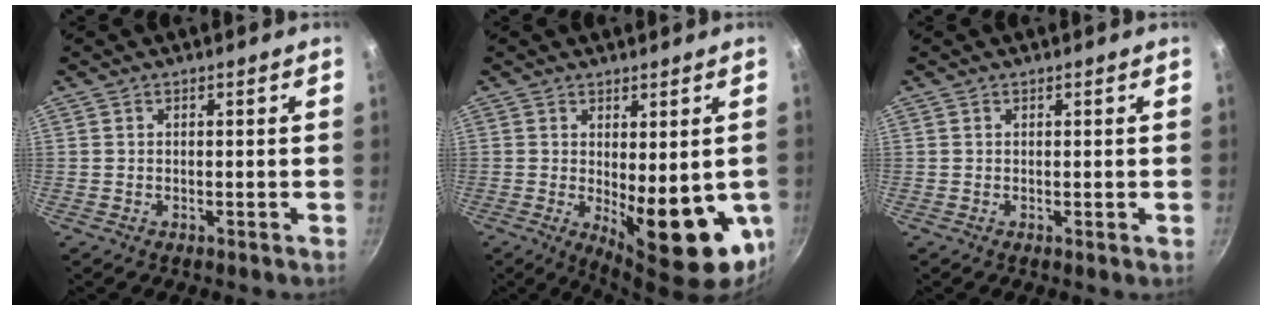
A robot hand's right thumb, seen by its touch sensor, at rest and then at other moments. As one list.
[{"total": 15.2, "force": [-2.1, 5.8, 13.9], "torque": [-0.167, -0.027, -0.012]}, {"total": 0.0}]